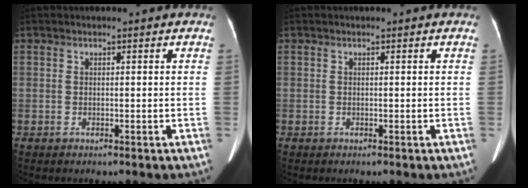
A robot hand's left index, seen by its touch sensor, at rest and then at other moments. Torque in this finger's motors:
{"motor_torque": [0.03, 0.04, 0.00, 0.00]}